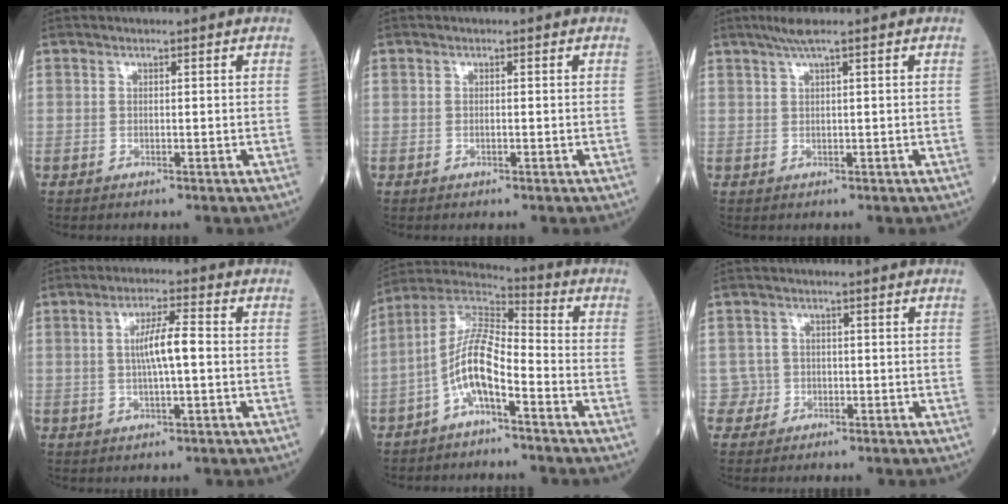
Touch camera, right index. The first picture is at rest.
{"total": 0.5, "force": [-0.2, 0.1, 0.4], "torque": [-0.008, 0.000, -0.003]}
{"total": 2.5, "force": [1.6, -0.4, 1.9], "torque": [-0.047, 0.008, 0.036]}
{"total": 5.8, "force": [0.1, 0.6, 5.8], "torque": [-0.106, 0.007, -0.001]}
{"total": 10.1, "force": [-4.0, 2.7, 8.8], "torque": [-0.184, 0.023, -0.079]}
{"total": 2.2, "force": [-0.8, 2.0, -0.7], "torque": [0.024, 0.013, -0.021]}